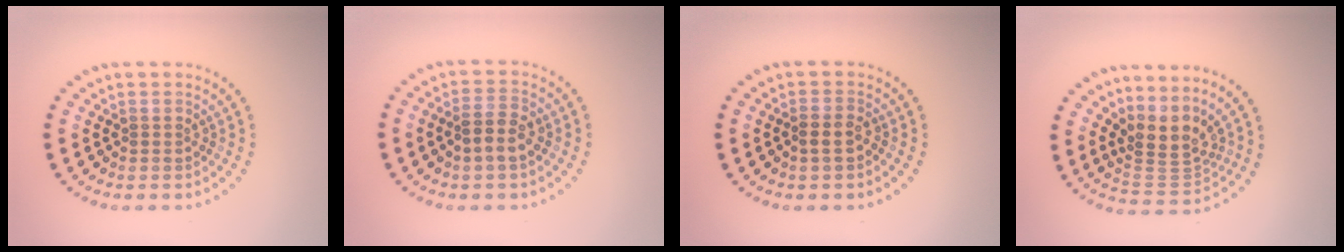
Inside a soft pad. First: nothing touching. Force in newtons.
{"total": 2.7, "press": 2.7, "slide": 0.4}
{"total": 1.2, "press": 1.1, "slide": 0.3}
{"total": 3.7, "press": 2.7, "slide": 2.5}